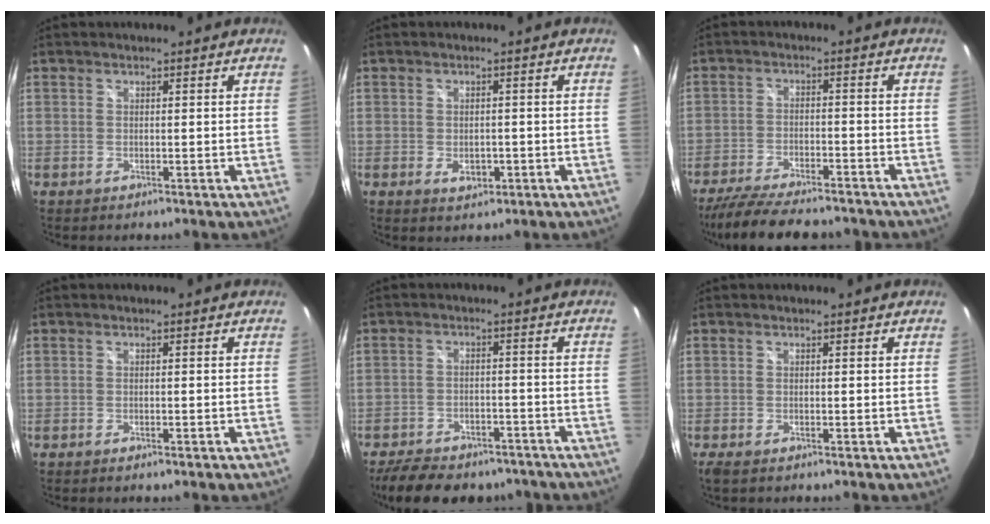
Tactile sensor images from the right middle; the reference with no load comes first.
{"total": 3.2, "force": [-1.1, 2.2, 2.1], "torque": [-0.036, -0.006, -0.014]}
{"total": 16.1, "force": [-13.5, 4.0, 7.7], "torque": [-0.159, -0.033, -0.211]}
{"total": 1.5, "force": [-1.1, 0.4, 0.9], "torque": [-0.013, -0.005, -0.017]}
{"total": 15.9, "force": [-12.7, 6.8, 6.9], "torque": [-0.152, -0.007, -0.173]}
{"total": 1.9, "force": [-1.3, 0.6, 1.3], "torque": [-0.026, -0.009, -0.020]}